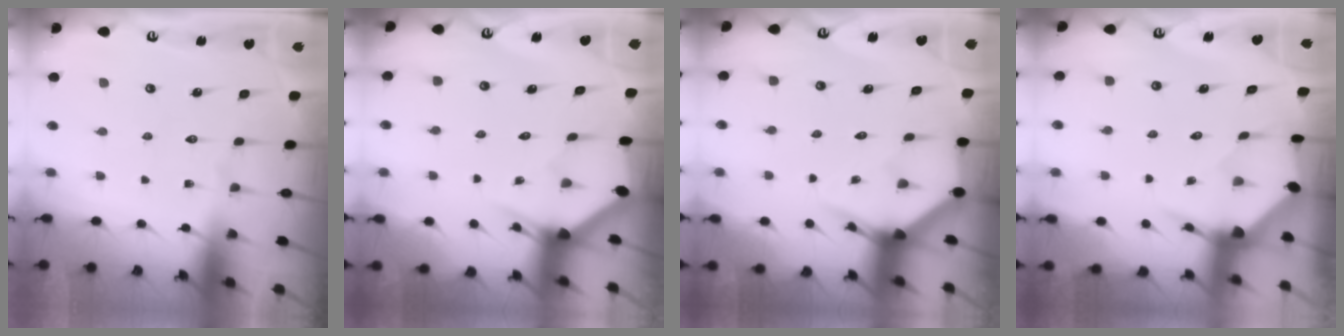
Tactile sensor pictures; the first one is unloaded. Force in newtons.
{"total": 3.1, "press": 3.1, "slide": 0.2}
{"total": 4.0, "press": 4.0, "slide": 0.2}
{"total": 3.6, "press": 3.6, "slide": 0.4}